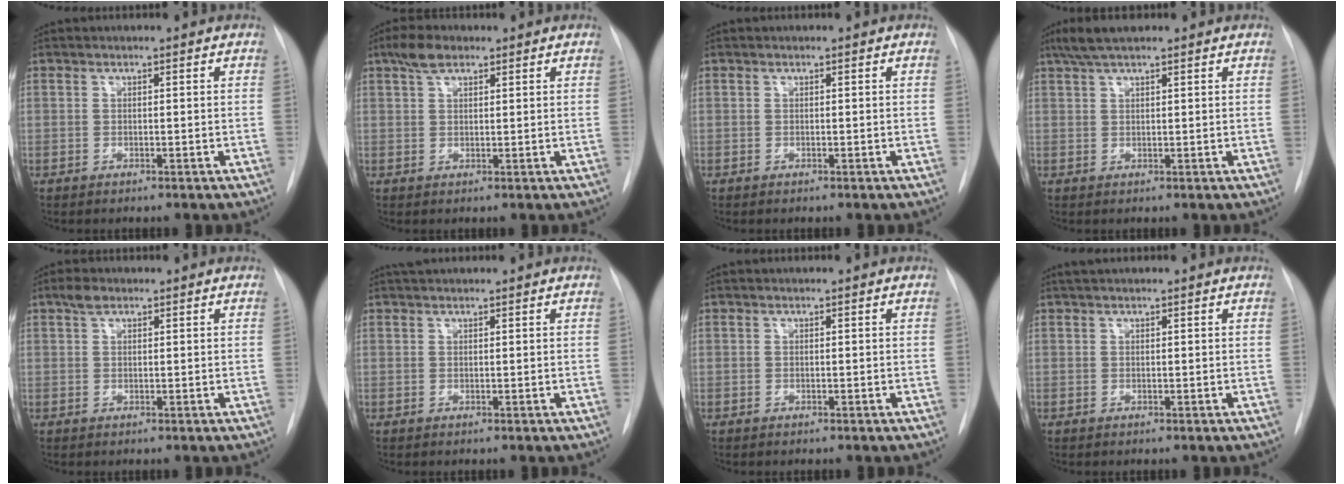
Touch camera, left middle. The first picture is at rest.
{"total": 3.5, "force": [2.3, 1.5, 2.1], "torque": [-0.047, 0.011, 0.044]}
{"total": 0.0}
{"total": 4.4, "force": [3.4, 0.6, 2.7], "torque": [-0.058, 0.017, 0.065]}
{"total": 1.7, "force": [1.1, 0.8, 0.9], "torque": [-0.021, 0.009, 0.020]}
{"total": 2.0, "force": [1.9, 0.3, 0.6], "torque": [-0.009, 0.022, 0.032]}
{"total": 0.0}
{"total": 1.5, "force": [1.3, 0.1, 0.8], "torque": [-0.014, 0.017, 0.023]}